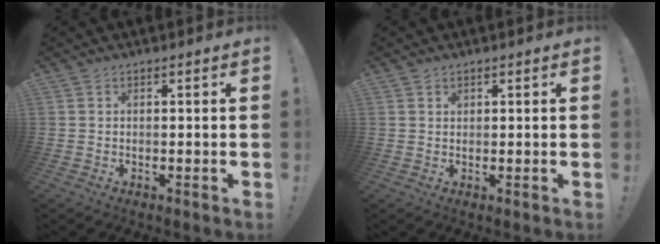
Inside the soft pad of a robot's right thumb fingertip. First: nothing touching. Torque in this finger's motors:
{"motor_torque": [0.30, -0.38, -0.20, 0.06, -0.06]}